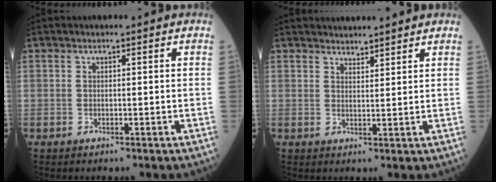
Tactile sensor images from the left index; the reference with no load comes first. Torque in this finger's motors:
{"motor_torque": [-0.62, 0.11, -0.57, -0.03]}